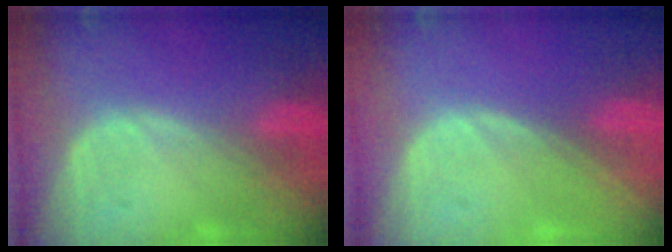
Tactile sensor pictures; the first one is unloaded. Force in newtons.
{"total": 0.0}